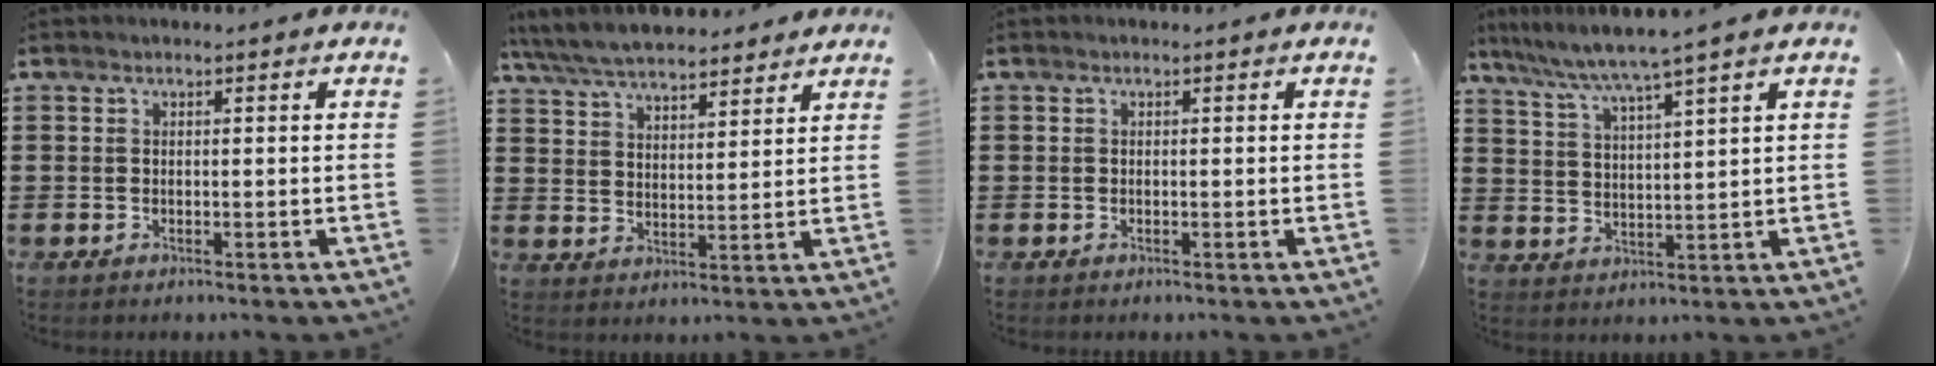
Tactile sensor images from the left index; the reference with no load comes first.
{"total": 6.8, "force": [6.3, 1.4, 2.0], "torque": [-0.064, -0.019, 0.116]}
{"total": 0.0}
{"total": 5.2, "force": [4.3, -0.9, 2.6], "torque": [-0.068, -0.025, 0.071]}